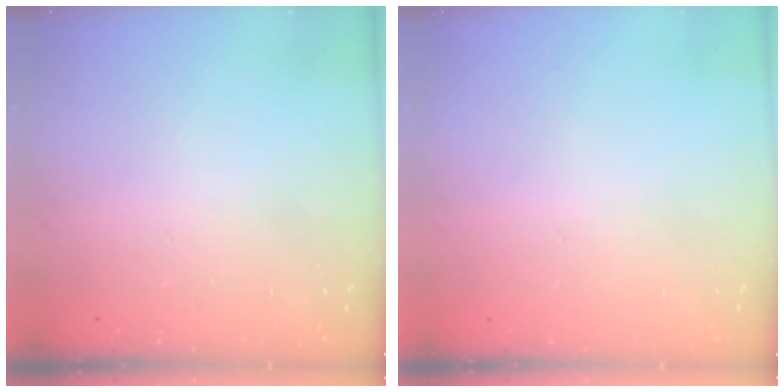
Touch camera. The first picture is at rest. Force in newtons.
{"total": 0.6, "press": 0.6, "slide": 0.2}